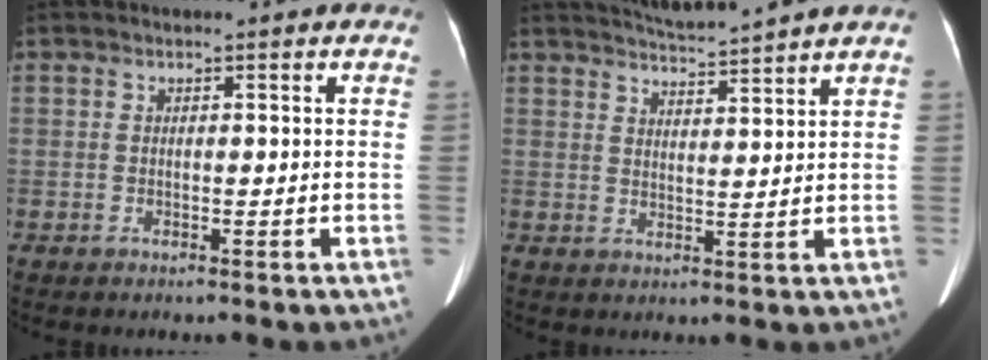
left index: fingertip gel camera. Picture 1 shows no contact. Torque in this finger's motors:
{"motor_torque": [0.88, -1.26, 0.07, 0.04]}